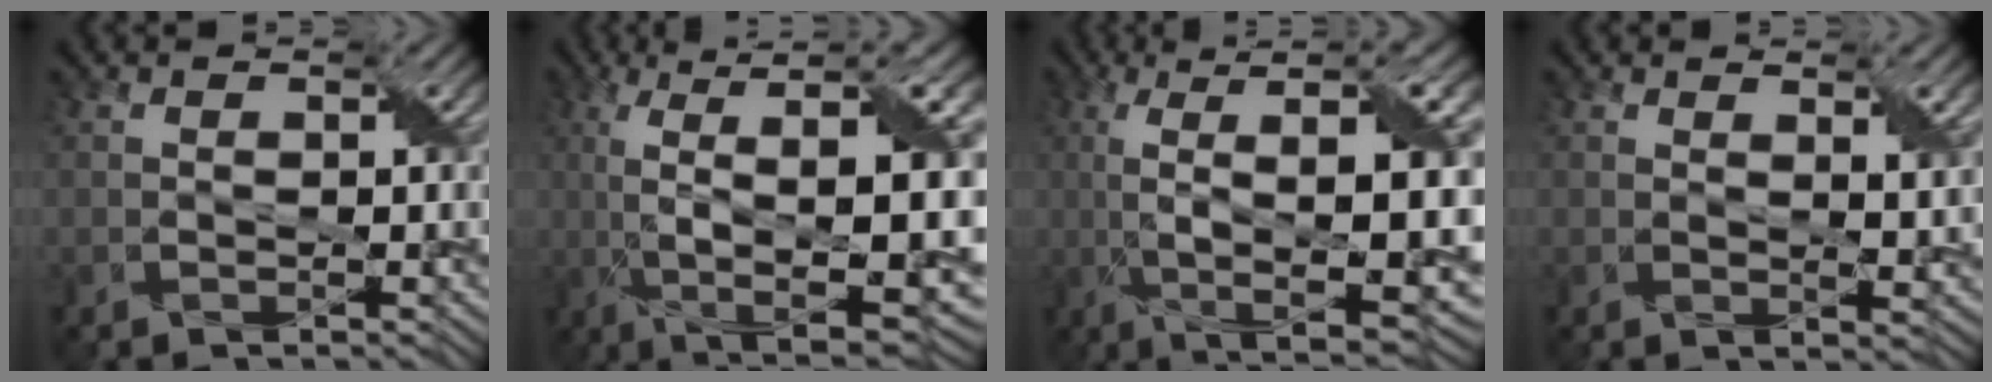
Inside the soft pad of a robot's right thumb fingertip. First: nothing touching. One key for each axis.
{"total": 16.7, "fx": -3.2, "fy": 5.5, "fz": 15.5, "tx": -0.266, "ty": 0.002, "tz": -0.051}
{"total": 15.8, "fx": -2.2, "fy": 4.3, "fz": 15.1, "tx": -0.263, "ty": 0.011, "tz": -0.027}
{"total": 3.2, "fx": 1.8, "fy": 0.6, "fz": 2.6, "tx": -0.053, "ty": -0.005, "tz": 0.033}